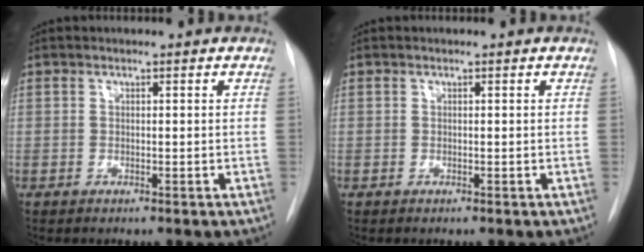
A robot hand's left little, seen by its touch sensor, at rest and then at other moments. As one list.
[{"total": 0.0}]